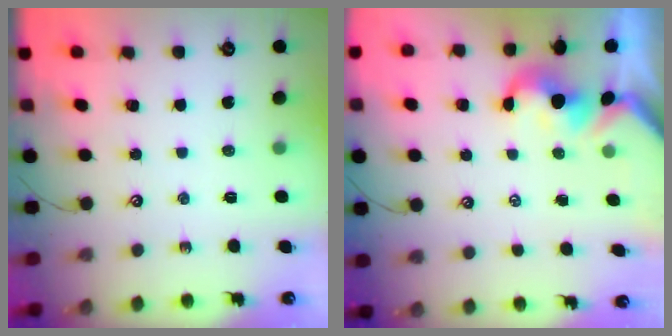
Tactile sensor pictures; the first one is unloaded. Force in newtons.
{"total": 0.8, "press": 0.6, "slide": 0.4}